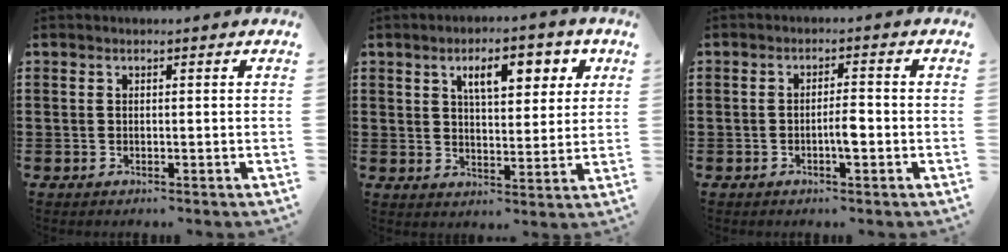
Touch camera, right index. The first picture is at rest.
{"total": 8.0, "force": [3.8, 3.2, 6.3], "torque": [-0.094, -0.003, 0.056]}
{"total": 3.1, "force": [-1.0, 0.7, 2.9], "torque": [-0.059, 0.001, -0.020]}